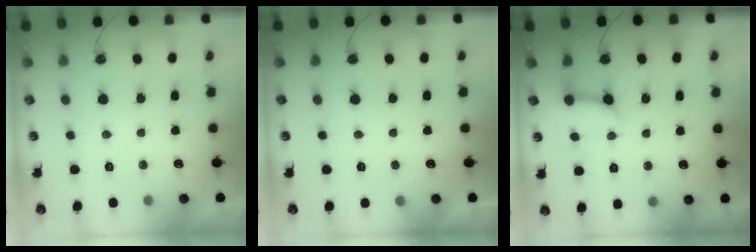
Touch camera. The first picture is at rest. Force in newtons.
{"total": 4.0, "press": 4.0, "slide": 0.3}
{"total": 7.9, "press": 7.8, "slide": 0.9}